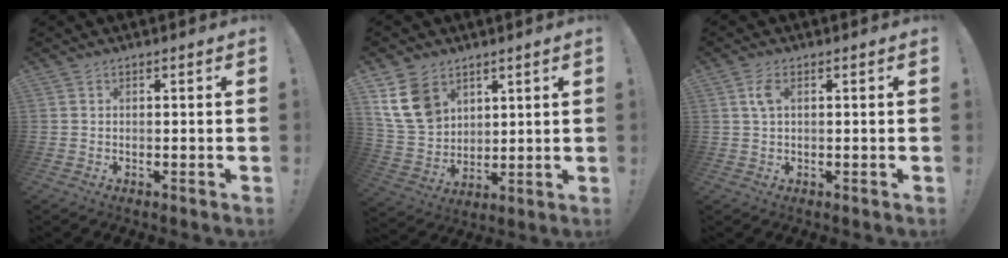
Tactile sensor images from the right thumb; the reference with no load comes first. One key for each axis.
{"total": 14.4, "fx": 7.3, "fy": 10.4, "fz": 6.8, "tx": -0.130, "ty": -0.029, "tz": 0.150}
{"total": 3.6, "fx": 1.0, "fy": 1.6, "fz": 3.1, "tx": -0.055, "ty": 0.002, "tz": 0.015}